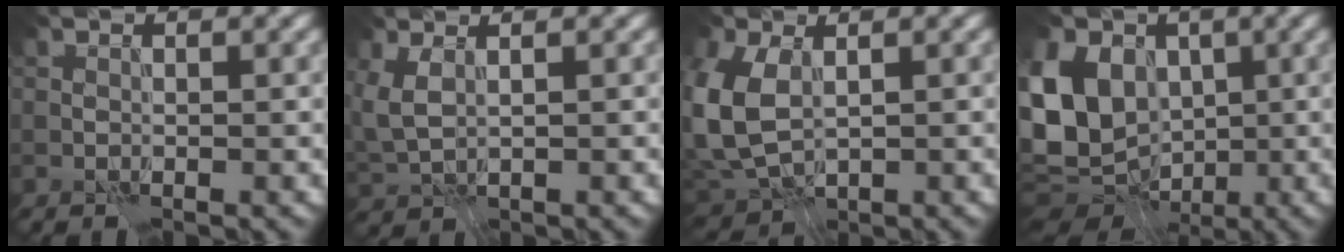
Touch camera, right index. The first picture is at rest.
{"total": 3.3, "force": [1.1, 1.8, 2.6], "torque": [-0.065, 0.004, 0.031]}
{"total": 7.2, "force": [0.6, 4.6, 5.5], "torque": [-0.149, -0.006, 0.013]}
{"total": 15.4, "force": [0.8, 12.6, 8.8], "torque": [-0.207, 0.022, -0.007]}